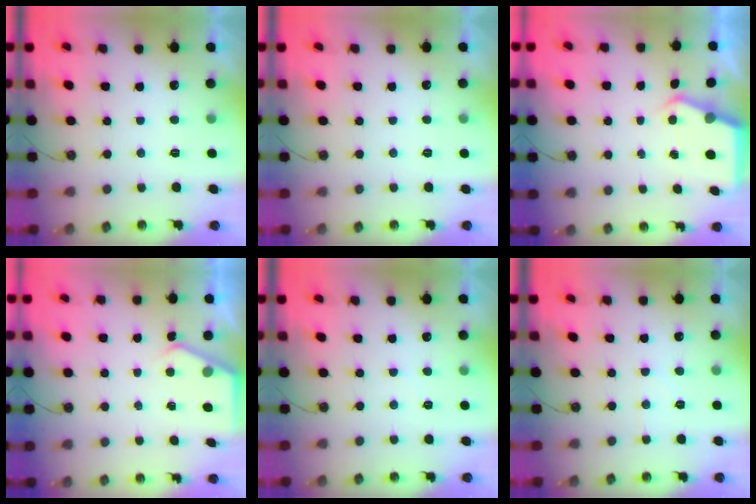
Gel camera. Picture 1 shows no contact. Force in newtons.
{"total": 2.3, "press": 2.3, "slide": 0.4}
{"total": 3.9, "press": 3.9, "slide": 0.4}
{"total": 2.2, "press": 2.2, "slide": 0.3}
{"total": 2.6, "press": 2.6, "slide": 0.3}
{"total": 4.6, "press": 4.5, "slide": 0.8}